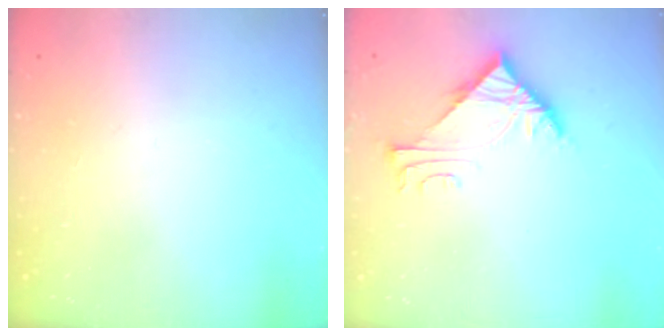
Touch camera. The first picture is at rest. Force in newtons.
{"total": 5.6, "press": 5.6, "slide": 0.3}